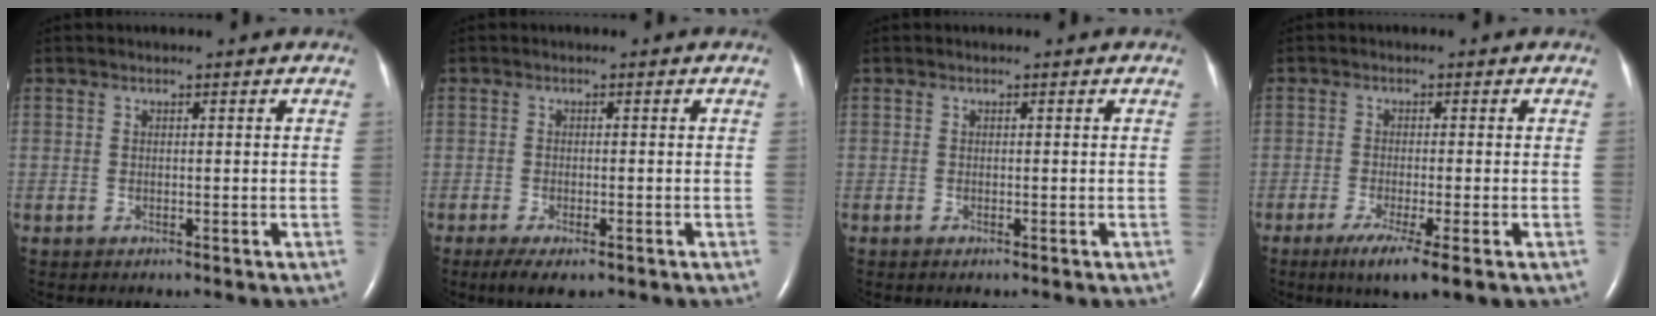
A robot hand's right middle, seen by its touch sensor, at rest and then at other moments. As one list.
[{"total": 4.3, "force": [-2.7, 1.3, 3.1], "torque": [-0.057, -0.009, -0.041]}, {"total": 0.0}, {"total": 6.2, "force": [-3.5, 0.1, 5.1], "torque": [-0.090, -0.021, -0.057]}]